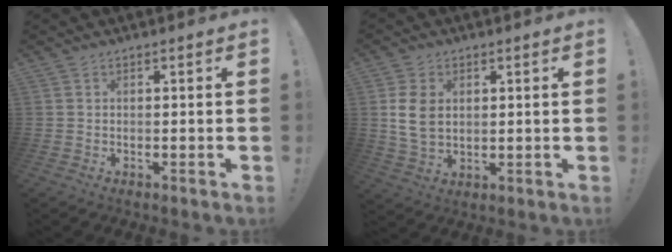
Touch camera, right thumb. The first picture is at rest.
{"total": 8.2, "force": [1.4, 6.1, 5.4], "torque": [-0.104, 0.005, 0.028]}